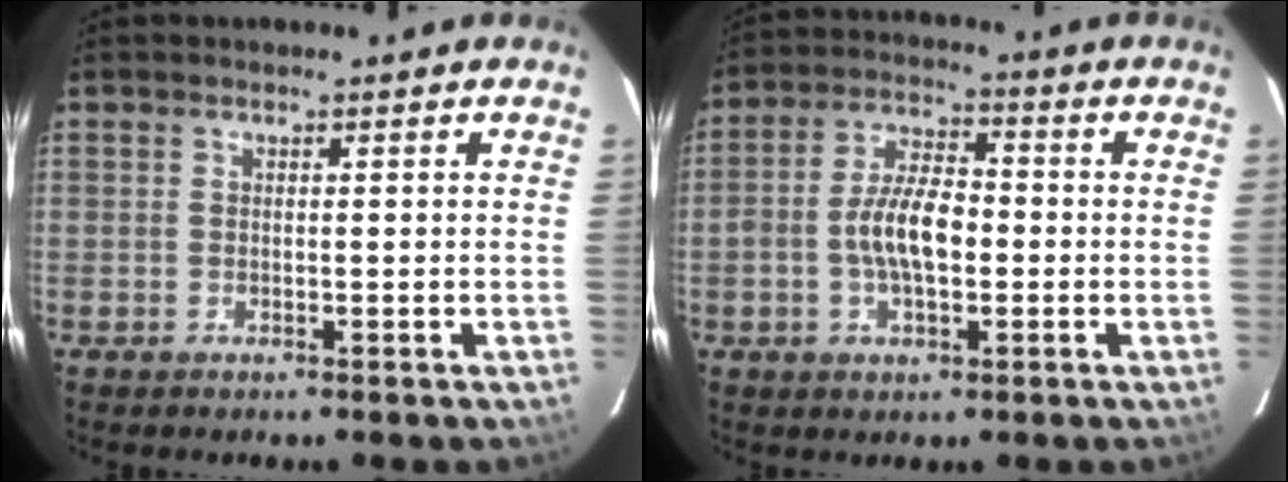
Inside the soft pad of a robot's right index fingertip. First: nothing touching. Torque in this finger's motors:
{"motor_torque": [0.35, -0.08, 0.41, 0.13]}